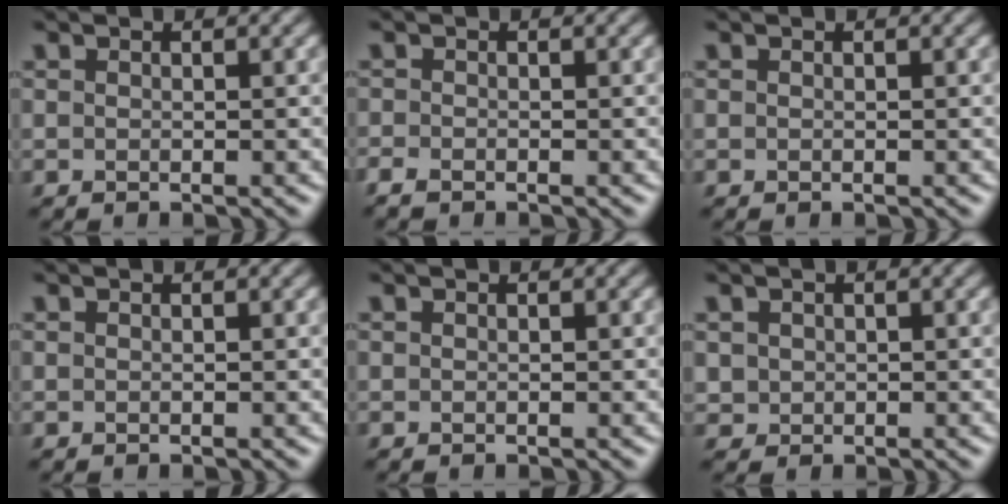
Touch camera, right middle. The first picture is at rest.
{"total": 1.3, "force": [-1.0, 0.5, 0.6], "torque": [-0.016, -0.009, -0.025]}
{"total": 0.0}
{"total": 0.0}
{"total": 0.0}
{"total": 1.1, "force": [0.2, 1.0, 0.2], "torque": [-0.002, -0.005, 0.007]}